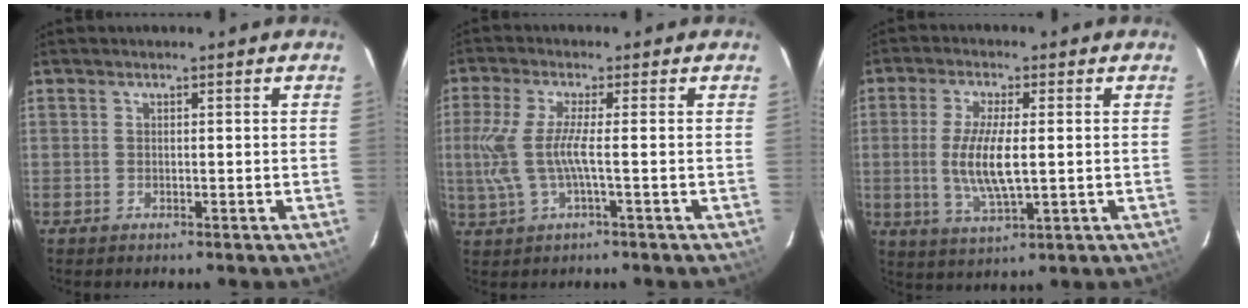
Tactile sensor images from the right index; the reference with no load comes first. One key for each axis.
{"total": 7.2, "fx": -0.9, "fy": 0.6, "fz": 7.1, "tx": -0.165, "ty": -0.004, "tz": -0.012}
{"total": 9.0, "fx": -0.3, "fy": 2.4, "fz": 8.7, "tx": -0.174, "ty": -0.010, "tz": -0.002}